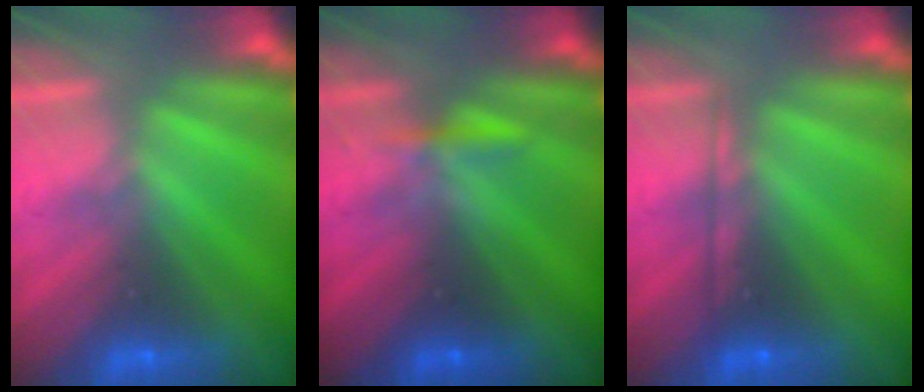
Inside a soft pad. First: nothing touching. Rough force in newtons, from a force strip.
{"total": 3.4}
{"total": 2.1}